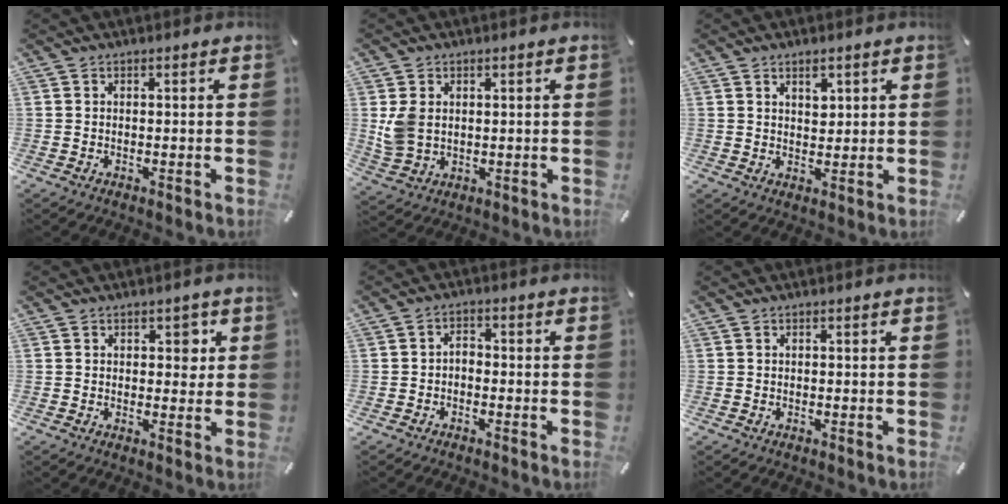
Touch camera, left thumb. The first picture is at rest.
{"total": 6.3, "force": [1.0, 4.6, 4.1], "torque": [-0.091, 0.005, 0.023]}
{"total": 3.3, "force": [1.8, 2.1, 1.8], "torque": [-0.015, -0.006, 0.027]}
{"total": 3.7, "force": [1.2, 2.4, 2.4], "torque": [-0.011, -0.008, 0.010]}
{"total": 2.3, "force": [-1.5, 1.3, 1.1], "torque": [-0.022, 0.012, -0.031]}
{"total": 0.0}